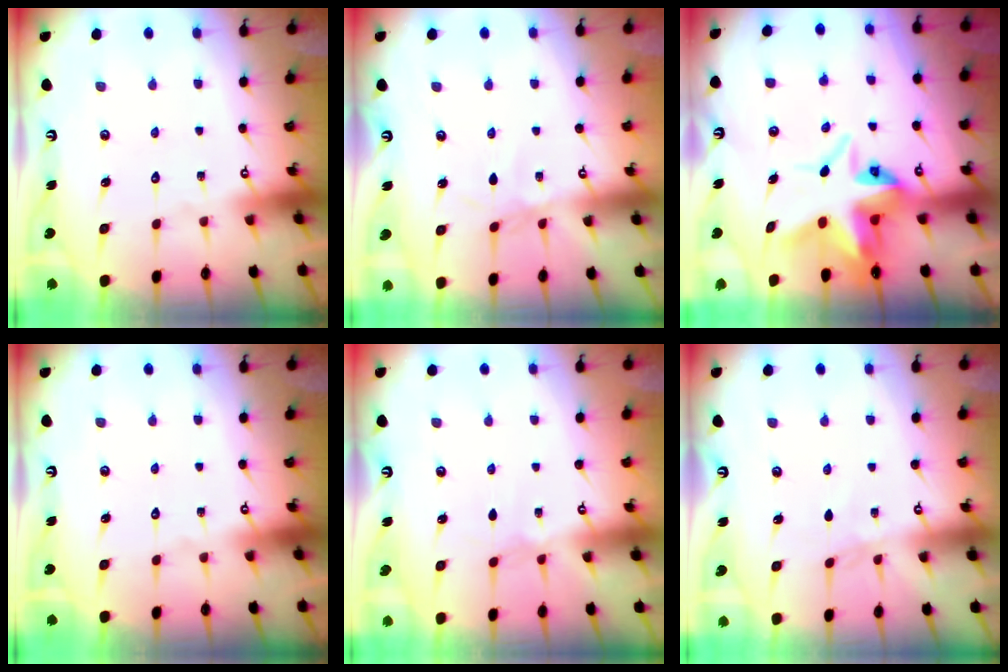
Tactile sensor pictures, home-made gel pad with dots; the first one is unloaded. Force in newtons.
{"total": 2.0, "press": 2.0, "slide": 0.3}
{"total": 8.1, "press": 8.1, "slide": 1.0}
{"total": 0.0}
{"total": 0.7, "press": 0.6, "slide": 0.3}
{"total": 2.9, "press": 2.9, "slide": 0.4}